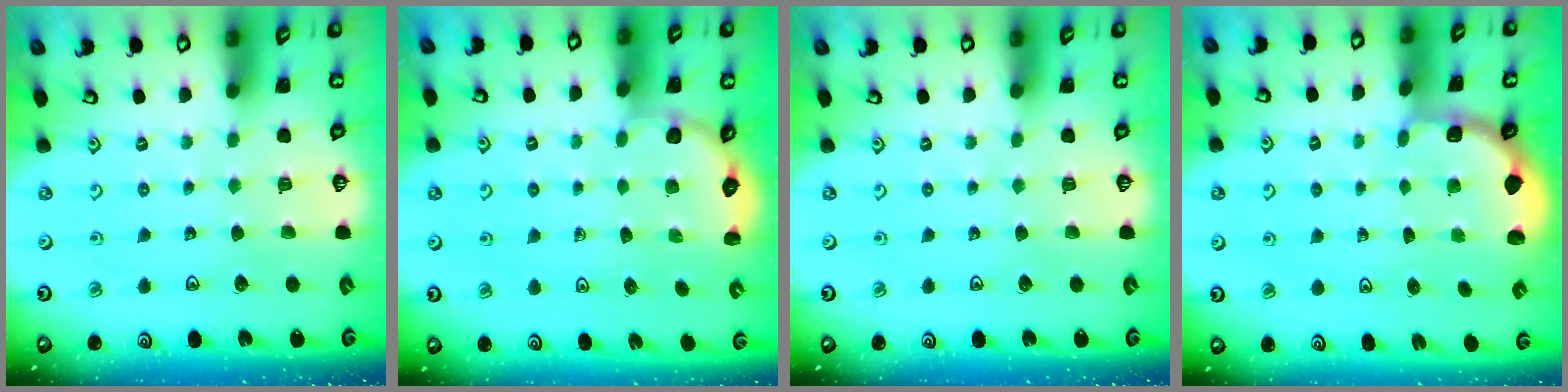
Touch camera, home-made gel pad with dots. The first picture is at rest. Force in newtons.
{"total": 3.0, "press": 2.6, "slide": 1.4}
{"total": 0.0}
{"total": 1.8, "press": 1.6, "slide": 0.7}